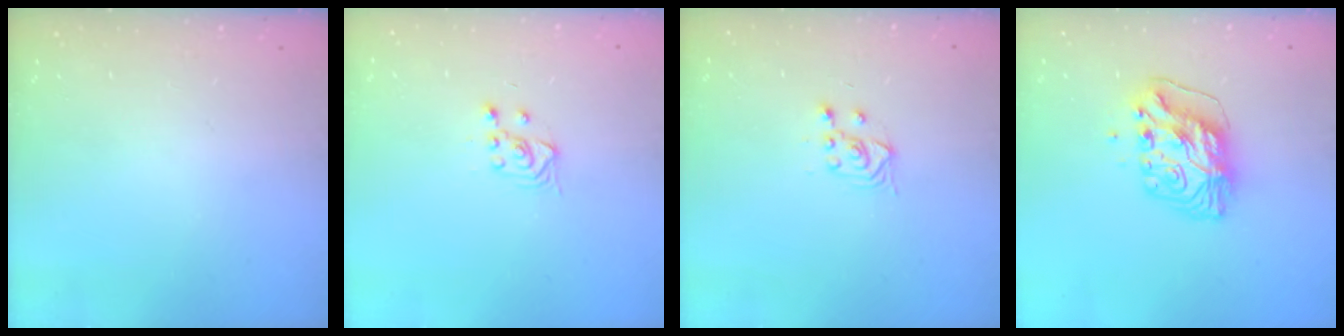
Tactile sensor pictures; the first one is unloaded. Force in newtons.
{"total": 3.4, "press": 3.1, "slide": 1.4}
{"total": 3.0, "press": 2.6, "slide": 1.3}
{"total": 11.3, "press": 11.3, "slide": 1.1}